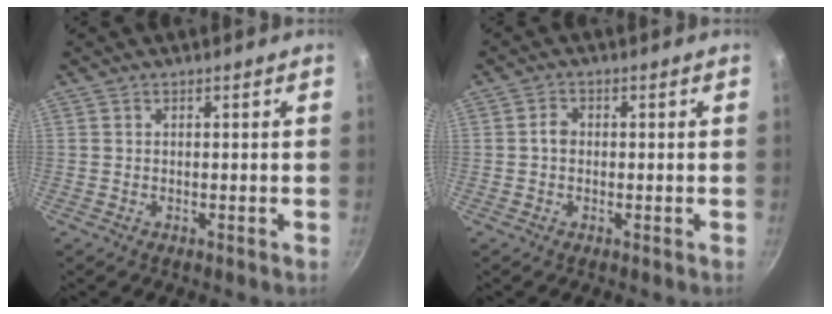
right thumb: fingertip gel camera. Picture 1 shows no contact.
{"total": 2.1, "force": [-0.1, 1.7, 1.3], "torque": [-0.017, 0.010, -0.004]}